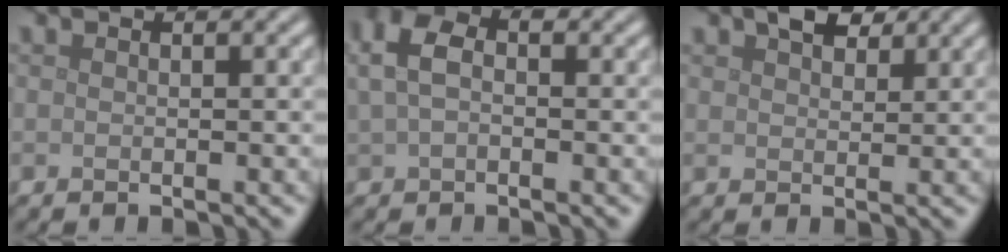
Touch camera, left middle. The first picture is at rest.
{"total": 3.5, "force": [0.6, 2.4, 2.5], "torque": [-0.062, 0.009, 0.006]}
{"total": 3.4, "force": [2.1, 2.0, 1.8], "torque": [-0.033, 0.004, 0.033]}